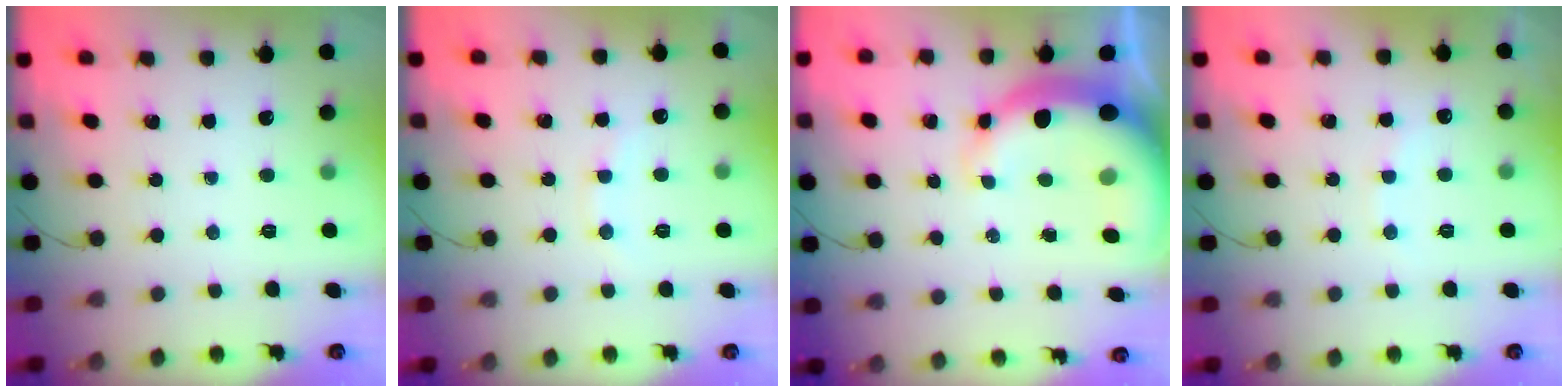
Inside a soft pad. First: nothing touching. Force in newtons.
{"total": 5.1, "press": 4.9, "slide": 1.3}
{"total": 11.3, "press": 10.9, "slide": 3.0}
{"total": 6.6, "press": 6.5, "slide": 1.3}